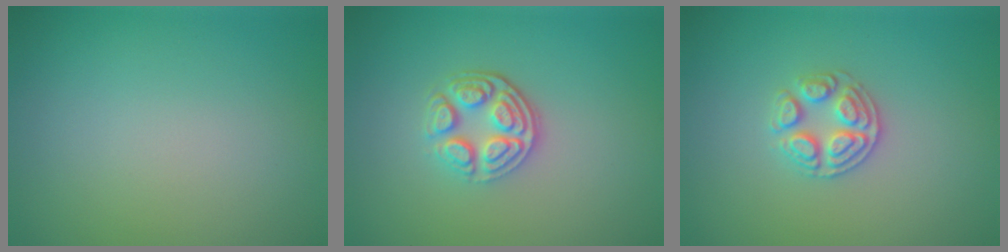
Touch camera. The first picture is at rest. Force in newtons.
{"total": 3.9, "press": 3.2, "slide": 2.3}
{"total": 2.9, "press": 2.7, "slide": 1.0}